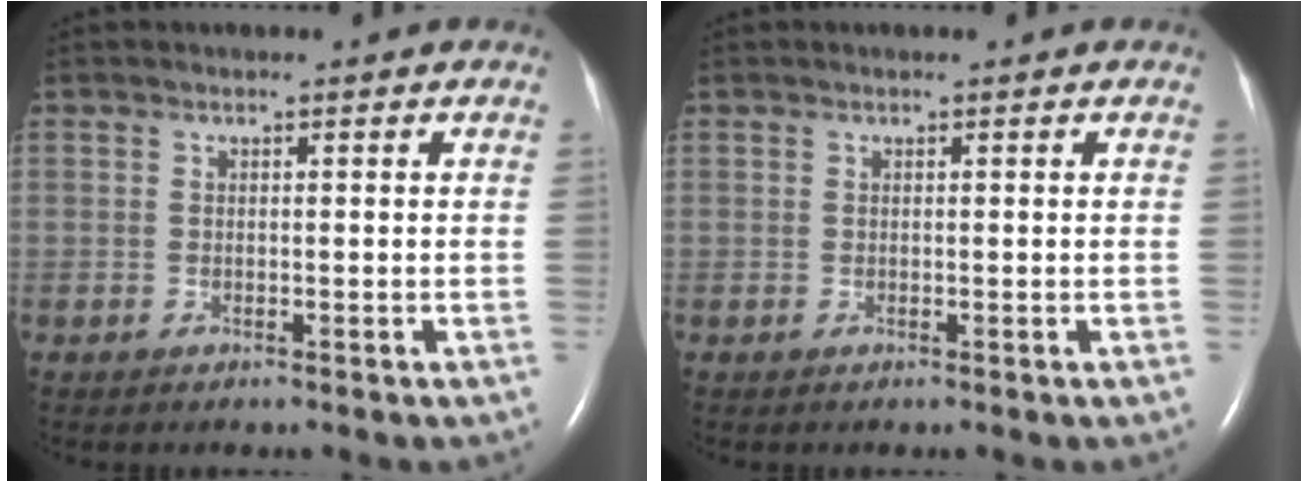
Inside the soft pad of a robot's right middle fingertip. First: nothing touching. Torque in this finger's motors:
{"motor_torque": [-0.06, 0.12, 0.00, 0.00]}